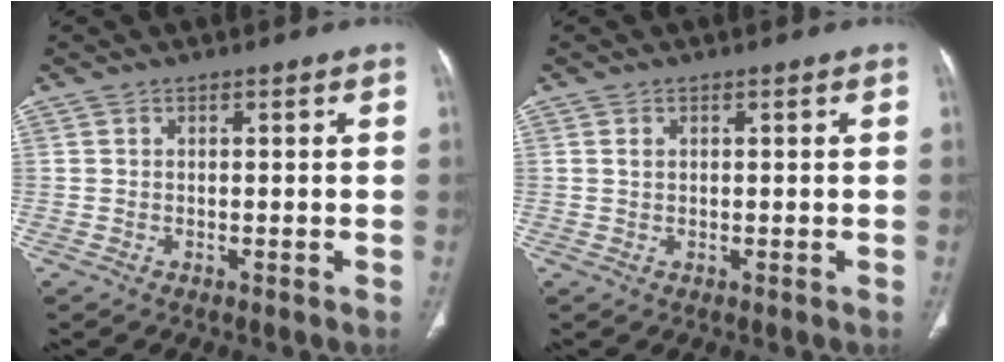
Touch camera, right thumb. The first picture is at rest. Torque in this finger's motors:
{"motor_torque": [-0.01, -0.01, 0.26, -0.25, 0.00]}